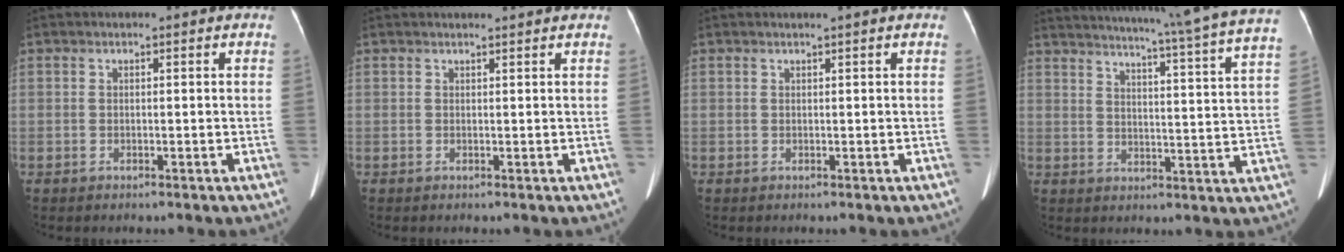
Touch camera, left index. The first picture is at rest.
{"total": 2.3, "force": [2.2, -0.2, 0.6], "torque": [-0.009, 0.012, 0.029]}
{"total": 0.7, "force": [0.5, -0.2, 0.4], "torque": [-0.012, 0.002, 0.015]}
{"total": 27.3, "force": [23.8, -1.2, 13.2], "torque": [-0.210, -0.056, 0.293]}